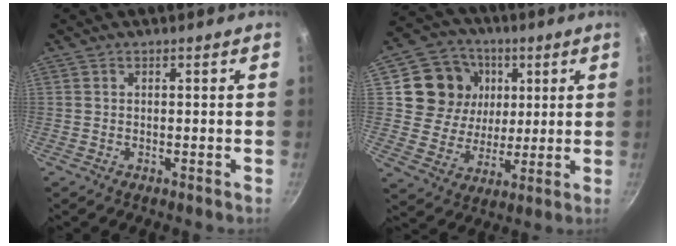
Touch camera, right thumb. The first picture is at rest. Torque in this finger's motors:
{"motor_torque": [-0.06, 2.31, 0.31, -0.20, 0.02]}